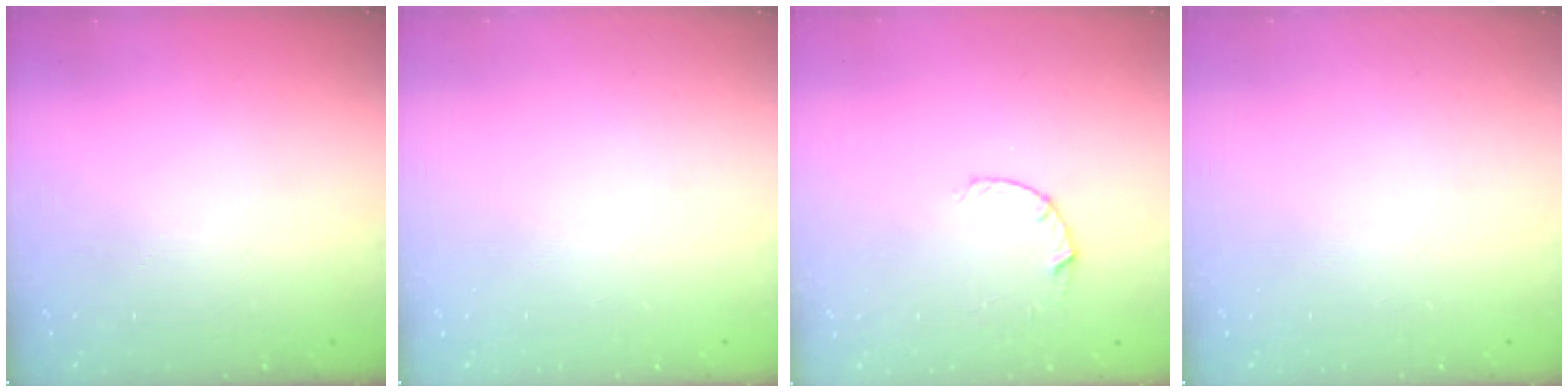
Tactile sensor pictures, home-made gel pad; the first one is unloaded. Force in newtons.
{"total": 0.0}
{"total": 4.5, "press": 4.4, "slide": 0.5}
{"total": 0.0}